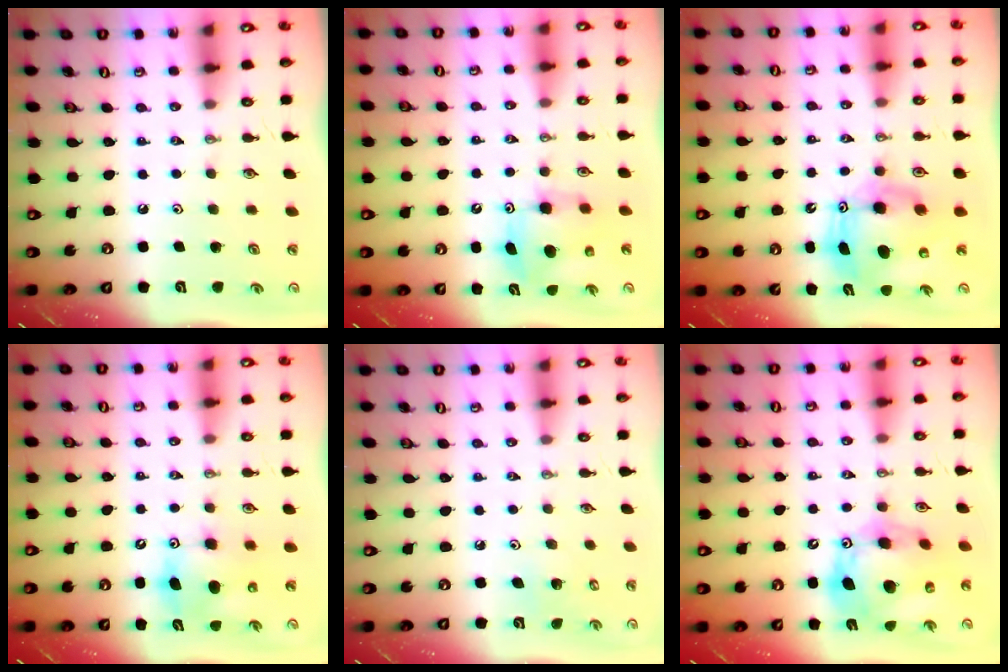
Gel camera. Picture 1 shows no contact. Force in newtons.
{"total": 7.5, "press": 7.5, "slide": 0.3}
{"total": 11.7, "press": 11.7, "slide": 0.8}
{"total": 8.6, "press": 8.6, "slide": 0.9}
{"total": 6.1, "press": 6.1, "slide": 0.5}
{"total": 17.8, "press": 17.6, "slide": 2.5}